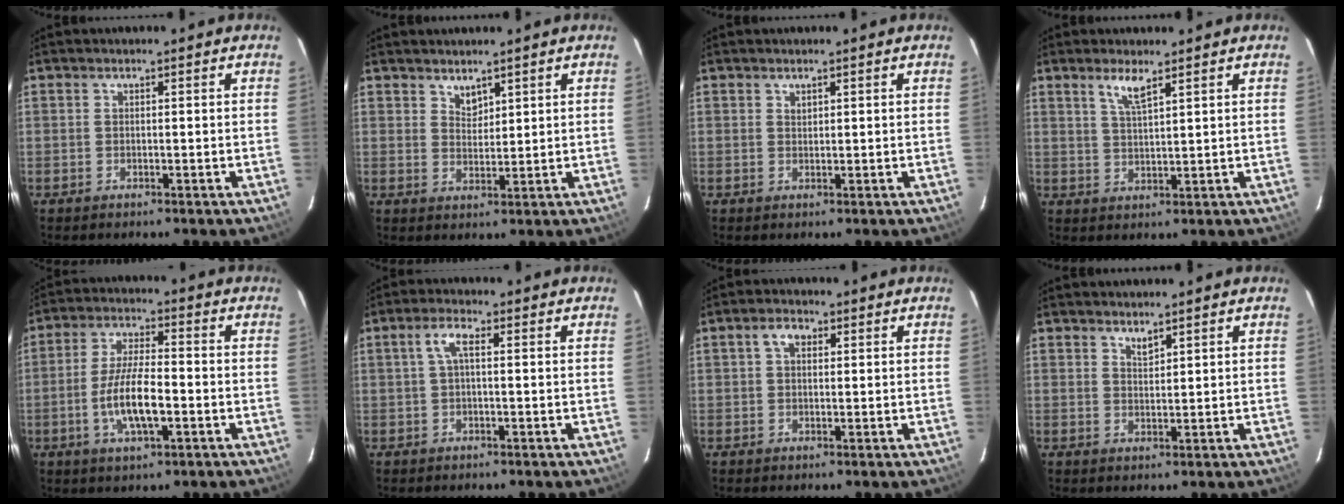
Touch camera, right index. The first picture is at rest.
{"total": 2.5, "force": [2.2, 1.1, 0.6], "torque": [-0.006, 0.000, 0.040]}
{"total": 0.8, "force": [0.6, 0.5, 0.2], "torque": [-0.002, 0.001, 0.012]}
{"total": 3.6, "force": [2.6, 0.5, 2.5], "torque": [-0.050, -0.001, 0.051]}
{"total": 9.5, "force": [-2.7, 2.8, 8.7], "torque": [-0.173, -0.004, -0.050]}
{"total": 3.0, "force": [0.4, 0.9, 2.8], "torque": [-0.059, 0.009, 0.008]}
{"total": 2.7, "force": [0.9, 1.9, 1.8], "torque": [-0.031, 0.011, 0.015]}
{"total": 1.6, "force": [1.5, 0.3, 0.5], "torque": [-0.007, 0.000, 0.027]}